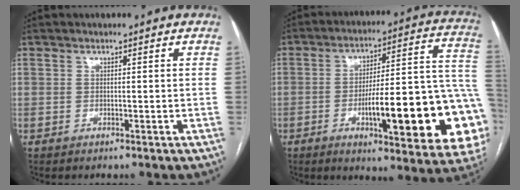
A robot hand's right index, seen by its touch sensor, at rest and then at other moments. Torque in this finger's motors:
{"motor_torque": [2.14, 0.00, 1.05, 0.21]}